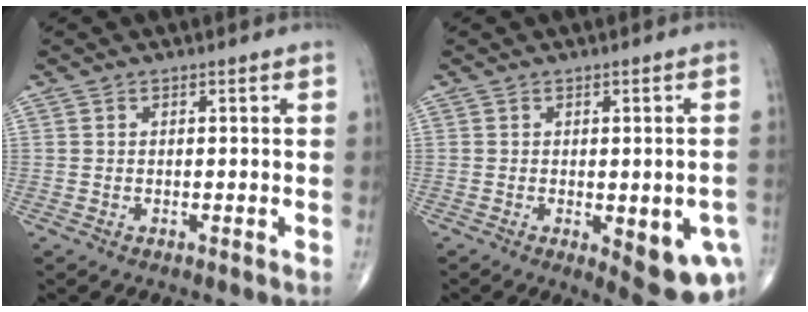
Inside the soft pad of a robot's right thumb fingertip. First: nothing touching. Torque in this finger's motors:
{"motor_torque": [0.18, 0.45, -0.02, -0.35, 0.04]}